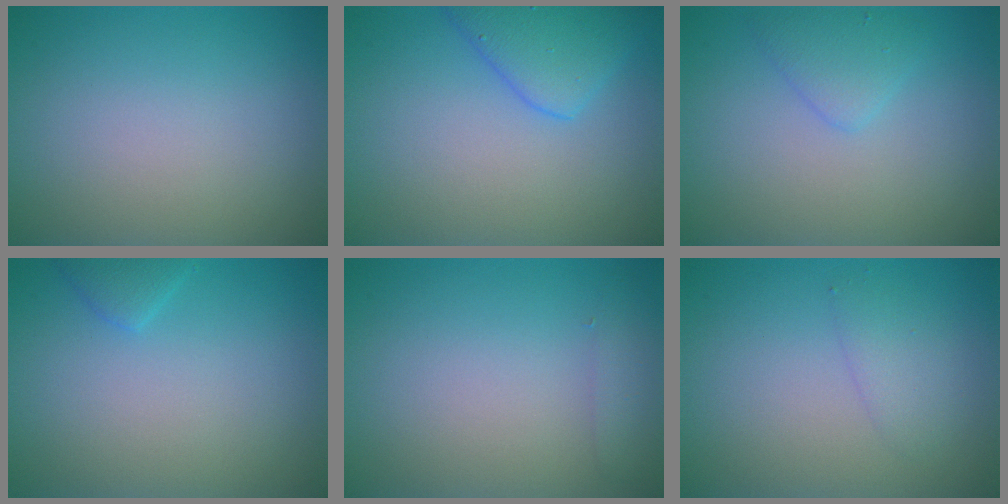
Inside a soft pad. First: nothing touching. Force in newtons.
{"total": 2.9, "press": 2.9, "slide": 0.0}
{"total": 1.9, "press": 1.9, "slide": 0.0}
{"total": 1.3, "press": 1.3, "slide": 0.1}
{"total": 1.3, "press": 1.3, "slide": 0.1}
{"total": 1.5, "press": 1.5, "slide": 0.1}